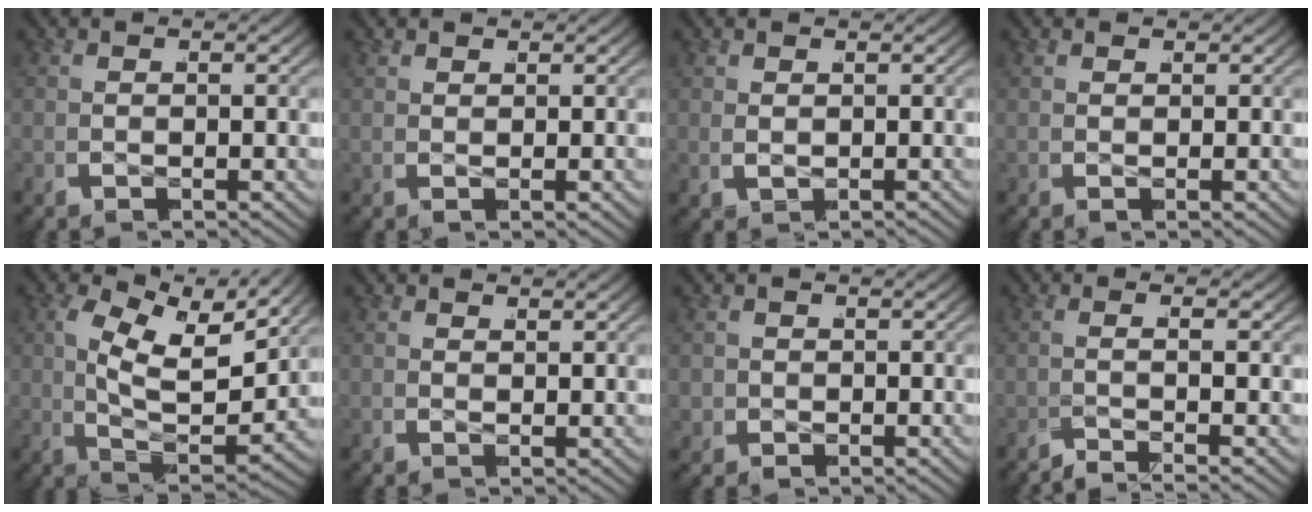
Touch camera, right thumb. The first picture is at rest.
{"total": 1.0, "force": [1.0, -0.1, -0.1], "torque": [0.007, 0.002, 0.018]}
{"total": 0.6, "force": [0.6, 0.3, -0.1], "torque": [0.001, 0.002, 0.013]}
{"total": 0.7, "force": [0.7, 0.0, -0.1], "torque": [0.004, 0.000, 0.012]}
{"total": 10.3, "force": [1.2, 5.7, 8.6], "torque": [-0.185, -0.016, 0.025]}
{"total": 1.0, "force": [1.0, -0.1, 0.0], "torque": [0.006, 0.004, 0.016]}
{"total": 1.6, "force": [0.1, 1.6, 0.2], "torque": [-0.011, -0.008, 0.008]}
{"total": 3.0, "force": [-2.1, -0.2, 2.1], "torque": [-0.048, 0.000, -0.042]}